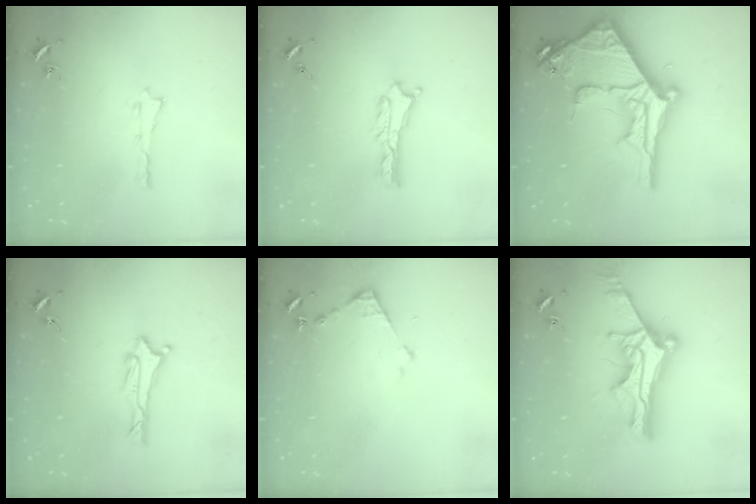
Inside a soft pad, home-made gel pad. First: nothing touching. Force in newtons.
{"total": 1.3, "press": 1.3, "slide": 0.1}
{"total": 14.2, "press": 14.1, "slide": 1.3}
{"total": 2.0, "press": 1.8, "slide": 0.8}
{"total": 3.2, "press": 3.2, "slide": 0.3}
{"total": 12.6, "press": 12.6, "slide": 1.0}